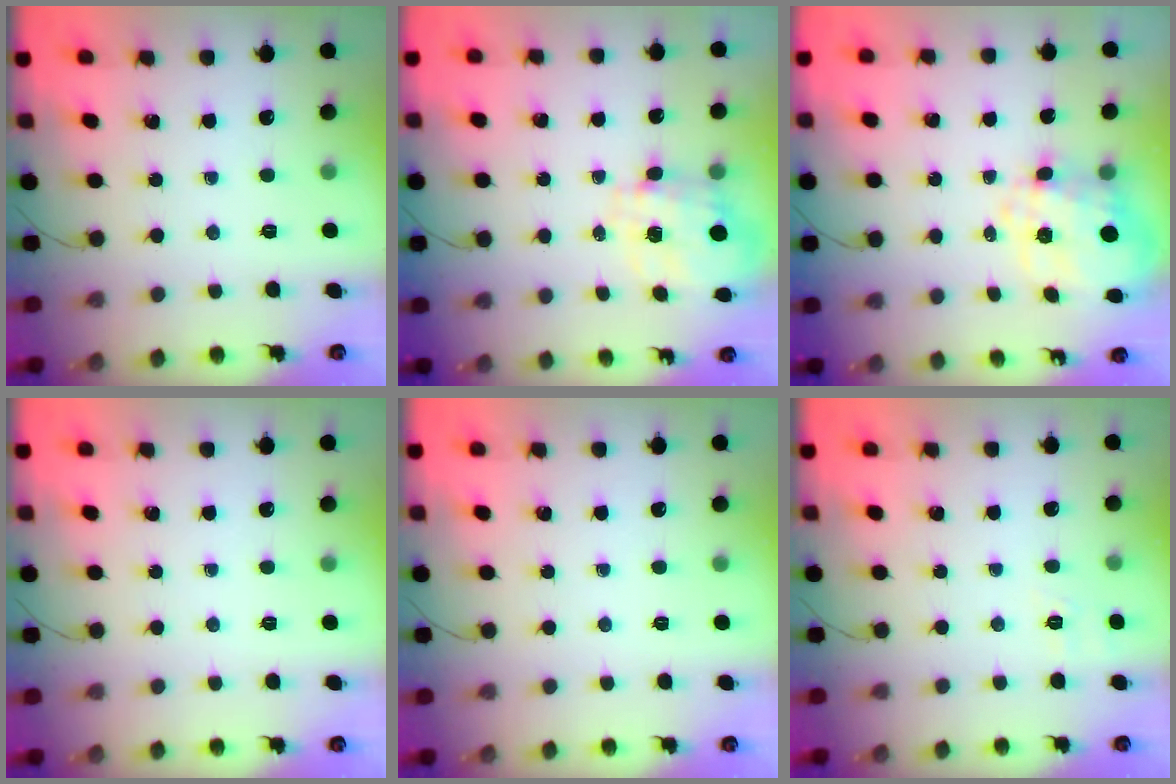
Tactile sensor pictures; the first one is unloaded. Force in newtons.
{"total": 3.4, "press": 3.2, "slide": 1.0}
{"total": 11.6, "press": 11.5, "slide": 1.4}
{"total": 0.0}
{"total": 0.0}
{"total": 6.7, "press": 6.4, "slide": 2.0}